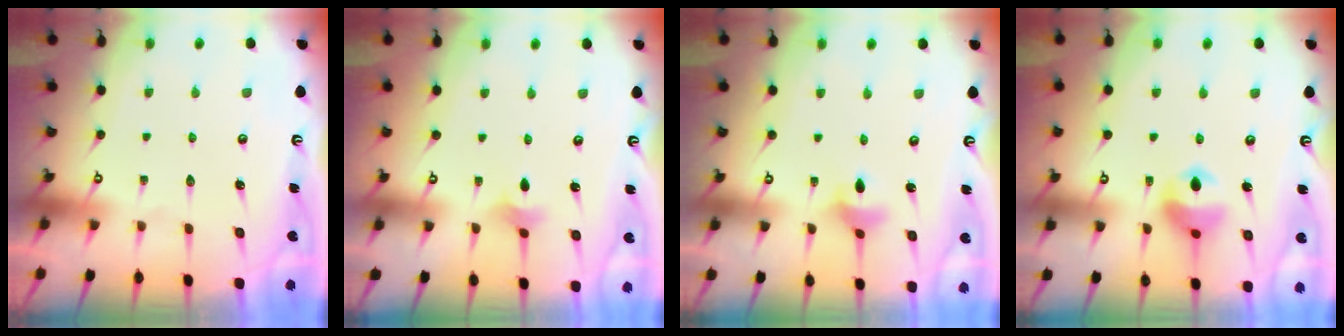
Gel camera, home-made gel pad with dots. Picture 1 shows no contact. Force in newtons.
{"total": 2.4, "press": 2.4, "slide": 0.5}
{"total": 3.6, "press": 3.6, "slide": 0.3}
{"total": 10.3, "press": 10.2, "slide": 1.3}